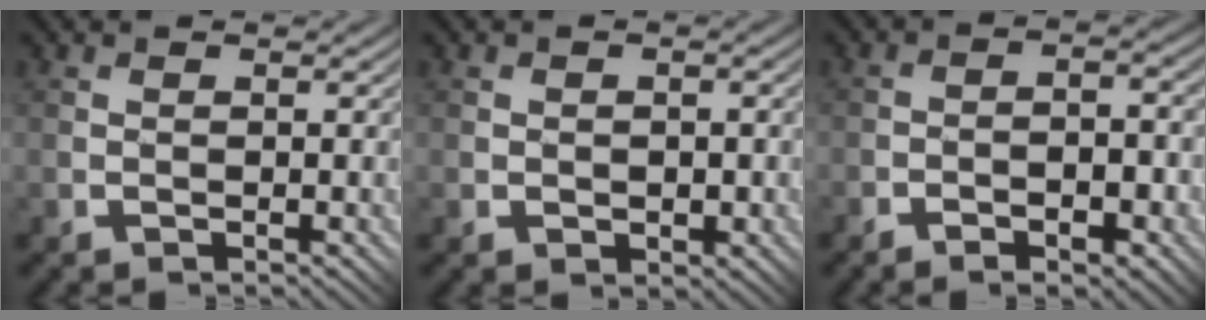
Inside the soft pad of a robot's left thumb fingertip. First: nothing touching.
{"total": 1.4, "force": [-0.1, 1.1, 0.9], "torque": [-0.015, -0.004, 0.001]}
{"total": 6.3, "force": [-3.5, 2.4, 4.7], "torque": [-0.066, 0.003, -0.048]}